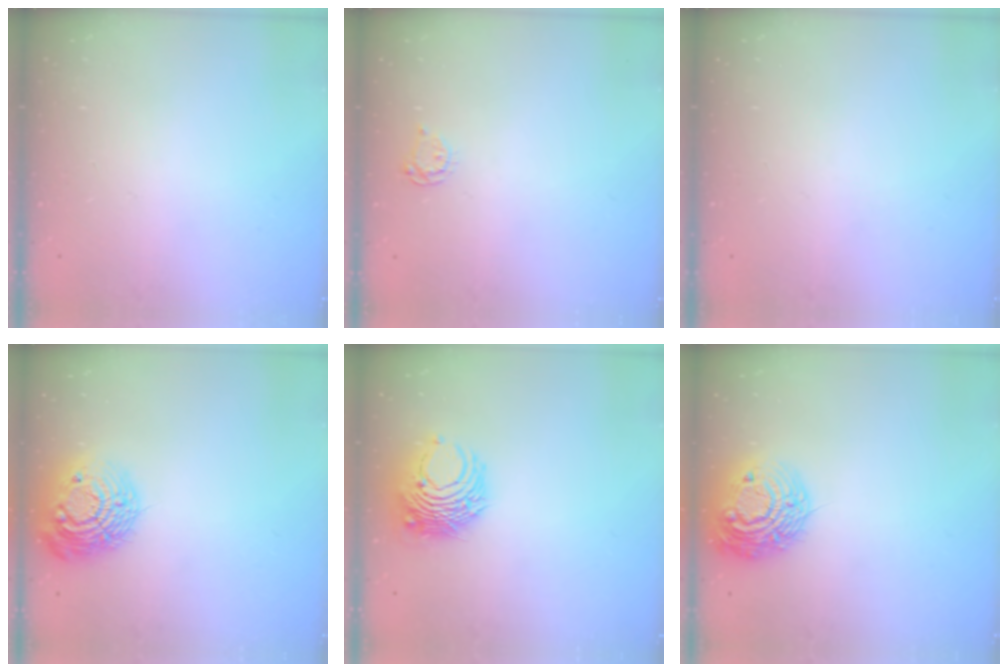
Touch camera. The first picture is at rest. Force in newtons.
{"total": 3.8, "press": 3.8, "slide": 0.4}
{"total": 0.0}
{"total": 15.8, "press": 15.7, "slide": 1.5}
{"total": 8.4, "press": 8.4, "slide": 0.5}
{"total": 16.0, "press": 16.0, "slide": 1.3}